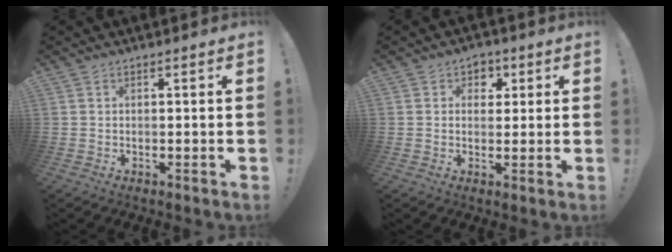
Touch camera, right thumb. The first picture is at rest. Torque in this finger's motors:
{"motor_torque": [0.13, 0.93, 0.15, -0.12, 0.00]}